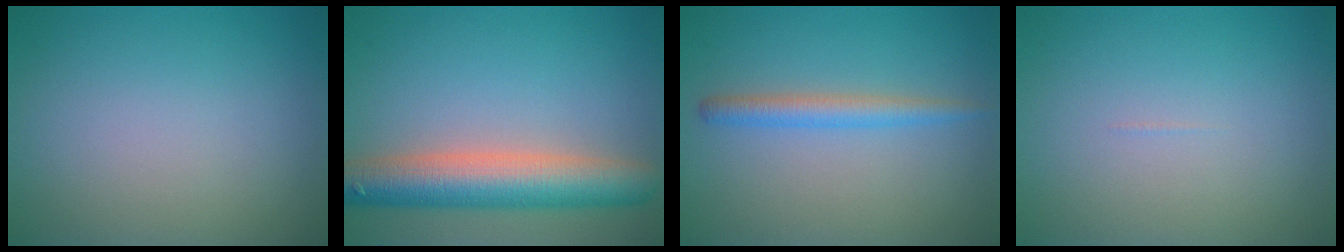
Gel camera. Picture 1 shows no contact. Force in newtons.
{"total": 7.6, "press": 7.6, "slide": 0.4}
{"total": 2.2, "press": 2.2, "slide": 0.2}
{"total": 0.0}